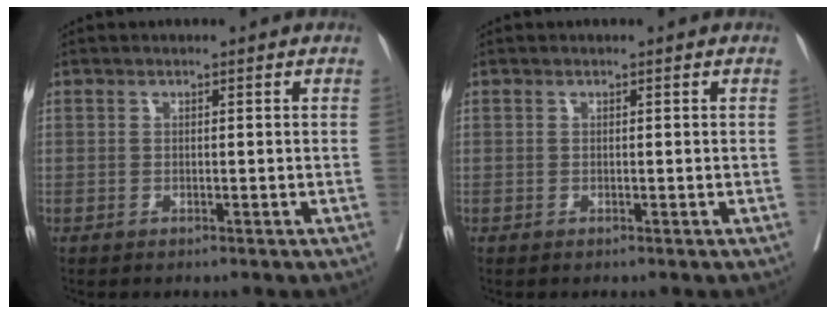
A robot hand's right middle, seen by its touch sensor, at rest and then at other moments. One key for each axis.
{"total": 0.0}